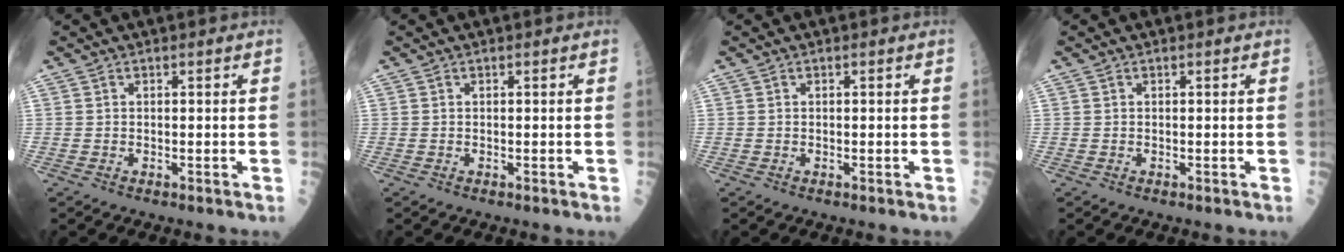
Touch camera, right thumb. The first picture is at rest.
{"total": 0.0}
{"total": 0.0}
{"total": 0.0}